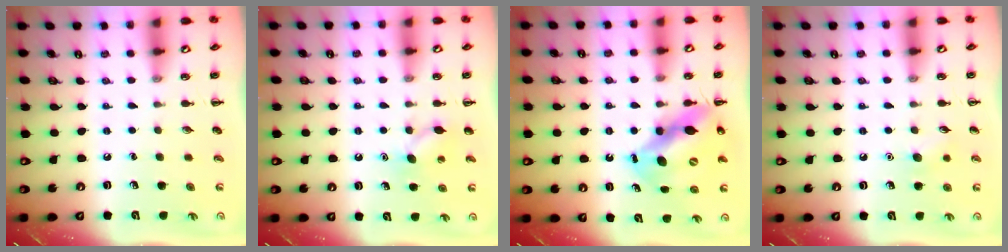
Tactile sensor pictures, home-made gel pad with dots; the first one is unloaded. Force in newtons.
{"total": 8.0, "press": 7.8, "slide": 1.7}
{"total": 11.9, "press": 11.6, "slide": 2.7}
{"total": 6.8, "press": 6.5, "slide": 2.1}